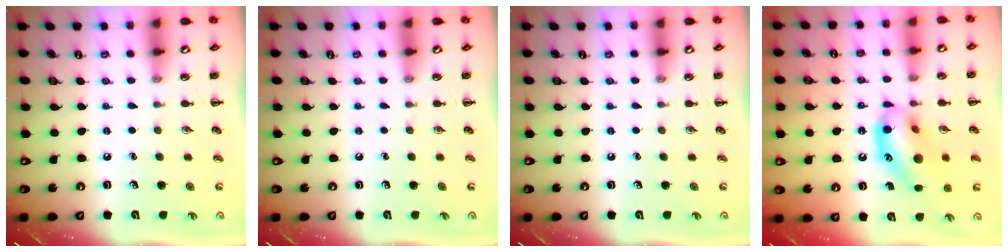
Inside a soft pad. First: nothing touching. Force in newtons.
{"total": 0.0}
{"total": 0.0}
{"total": 15.1, "press": 14.7, "slide": 3.3}